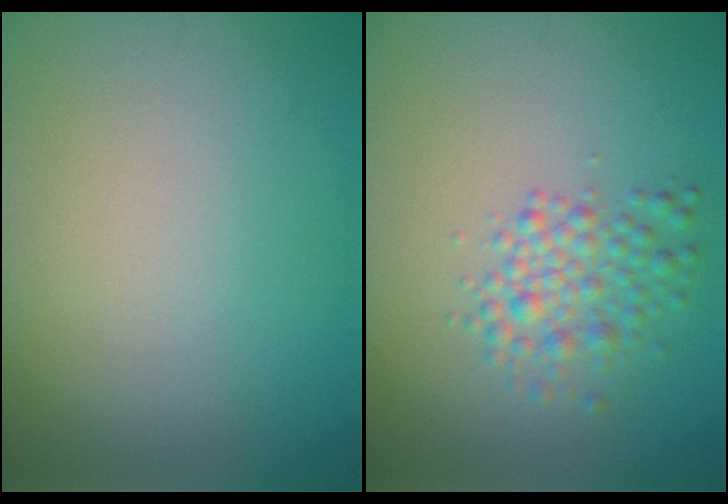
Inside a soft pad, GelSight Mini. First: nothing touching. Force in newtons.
{"total": 2.8, "press": 2.8, "slide": 0.0}